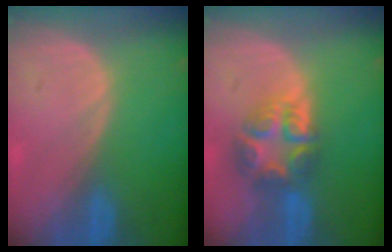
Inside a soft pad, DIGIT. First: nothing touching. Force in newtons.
{"total": 7.6, "press": 6.6, "slide": 3.8}